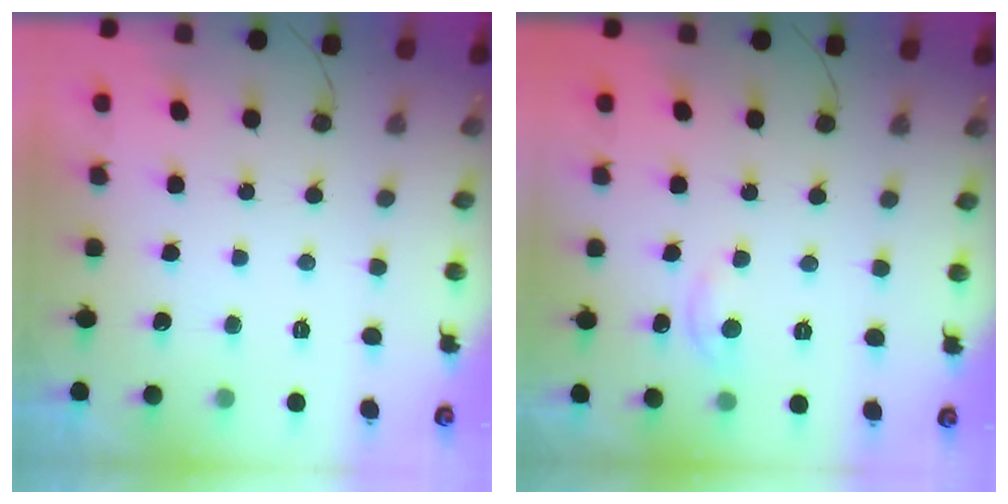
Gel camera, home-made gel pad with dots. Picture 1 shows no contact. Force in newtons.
{"total": 2.9, "press": 2.8, "slide": 0.4}